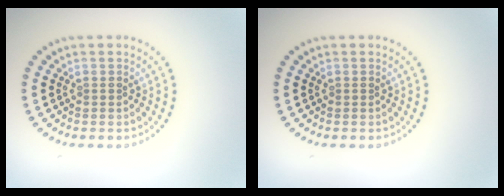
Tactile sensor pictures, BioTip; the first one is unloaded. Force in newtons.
{"total": 0.0}